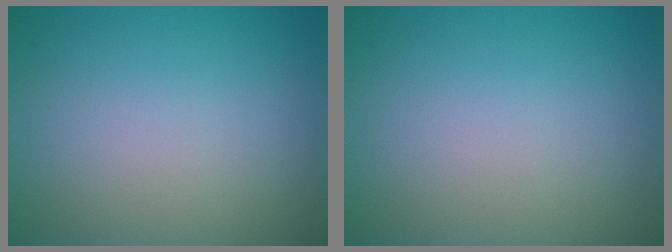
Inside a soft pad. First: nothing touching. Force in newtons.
{"total": 0.0}